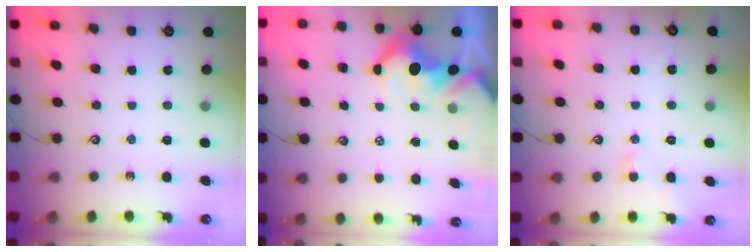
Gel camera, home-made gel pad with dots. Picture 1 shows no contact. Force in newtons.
{"total": 3.9, "press": 3.8, "slide": 1.0}
{"total": 0.7, "press": 0.7, "slide": 0.2}